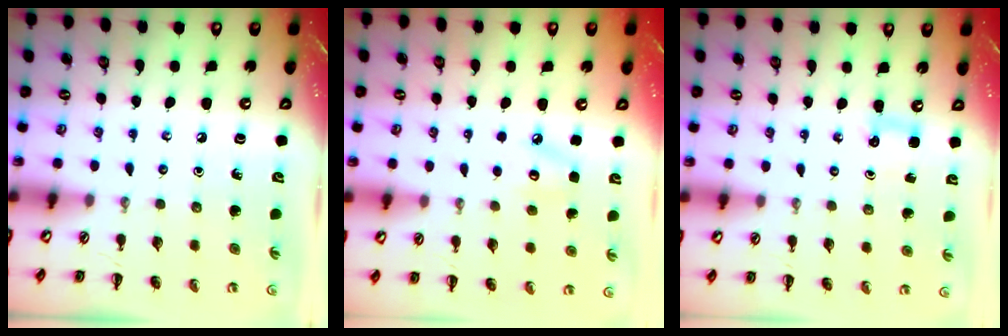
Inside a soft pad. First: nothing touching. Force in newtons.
{"total": 4.3, "press": 4.2, "slide": 1.2}
{"total": 2.5, "press": 2.4, "slide": 0.8}